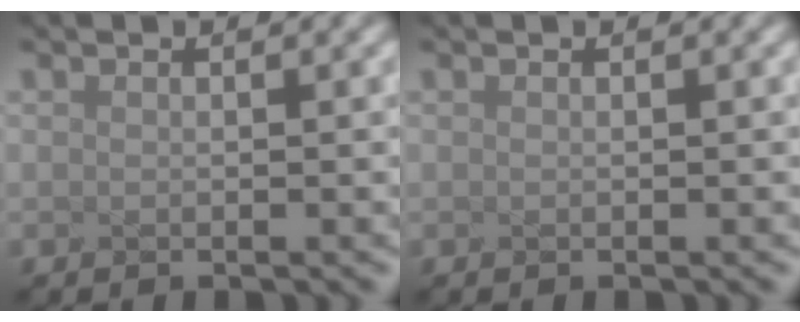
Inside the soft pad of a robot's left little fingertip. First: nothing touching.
{"total": 0.0}